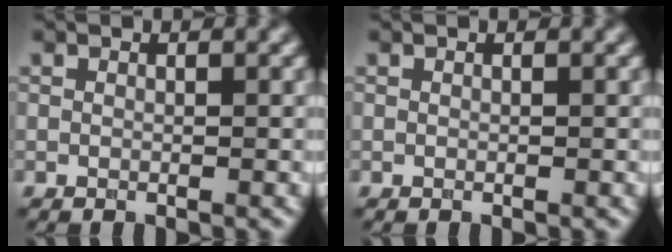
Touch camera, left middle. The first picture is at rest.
{"total": 0.0}